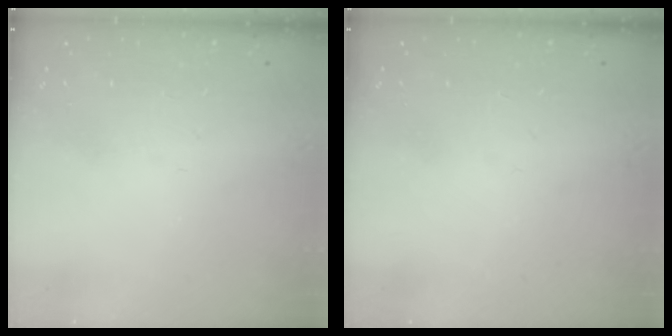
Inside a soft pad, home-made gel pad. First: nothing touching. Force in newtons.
{"total": 0.0}